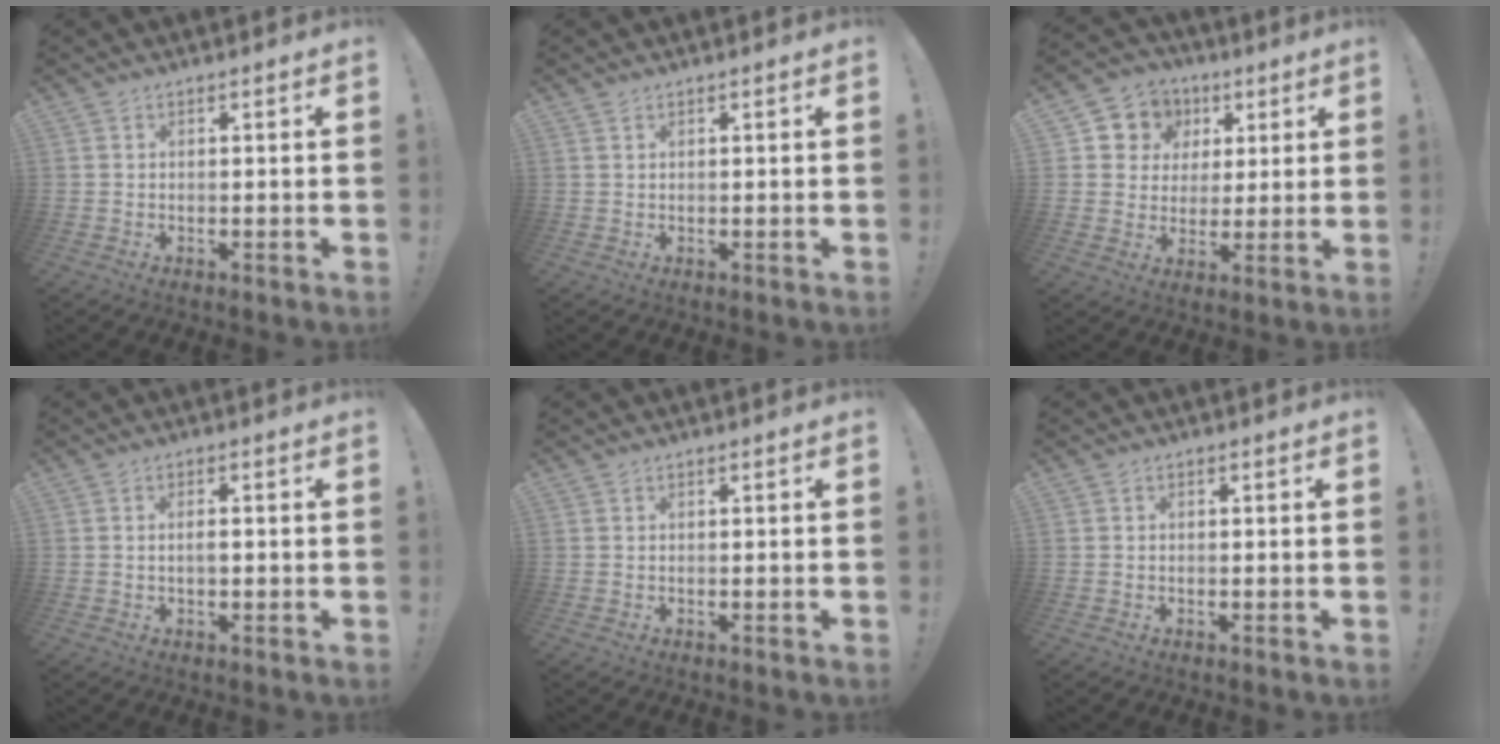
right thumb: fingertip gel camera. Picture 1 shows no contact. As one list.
[{"total": 0.7, "force": [0.6, 0.1, 0.3], "torque": [0.002, -0.005, 0.010]}, {"total": 9.0, "force": [2.7, 8.4, 1.9], "torque": [-0.027, -0.015, 0.057]}, {"total": 1.9, "force": [-0.1, 0.7, 1.8], "torque": [-0.025, 0.002, -0.004]}, {"total": 0.0}, {"total": 0.5, "force": [-0.3, 0.3, 0.3], "torque": [-0.012, 0.005, -0.004]}]